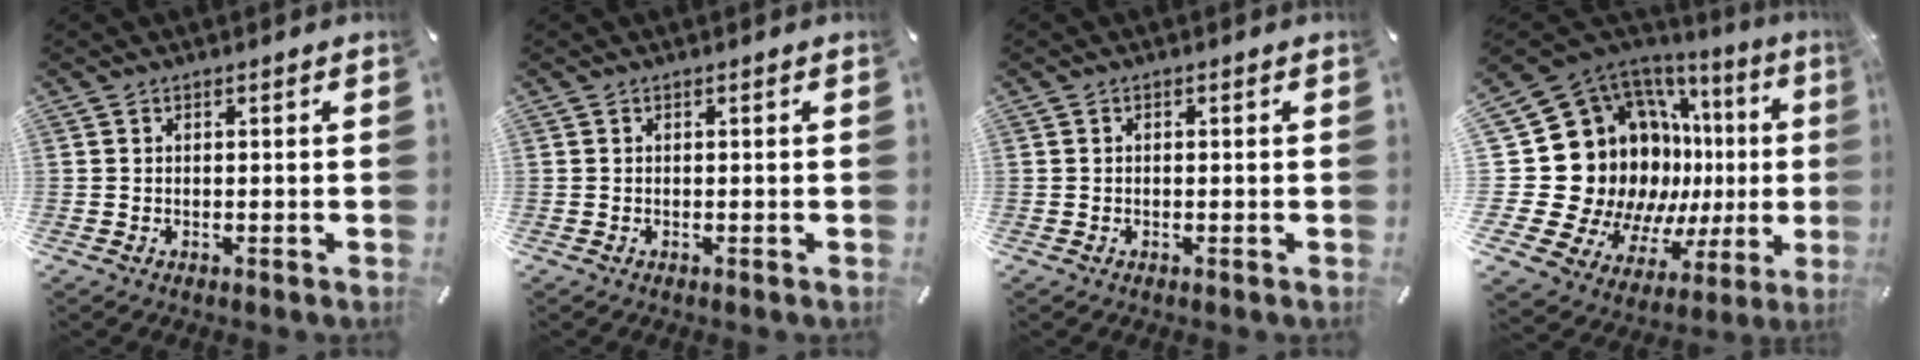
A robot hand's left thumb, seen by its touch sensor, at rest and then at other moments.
{"total": 0.0}
{"total": 0.0}
{"total": 26.3, "force": [2.1, 18.7, 18.3], "torque": [-0.301, -0.098, 0.109]}